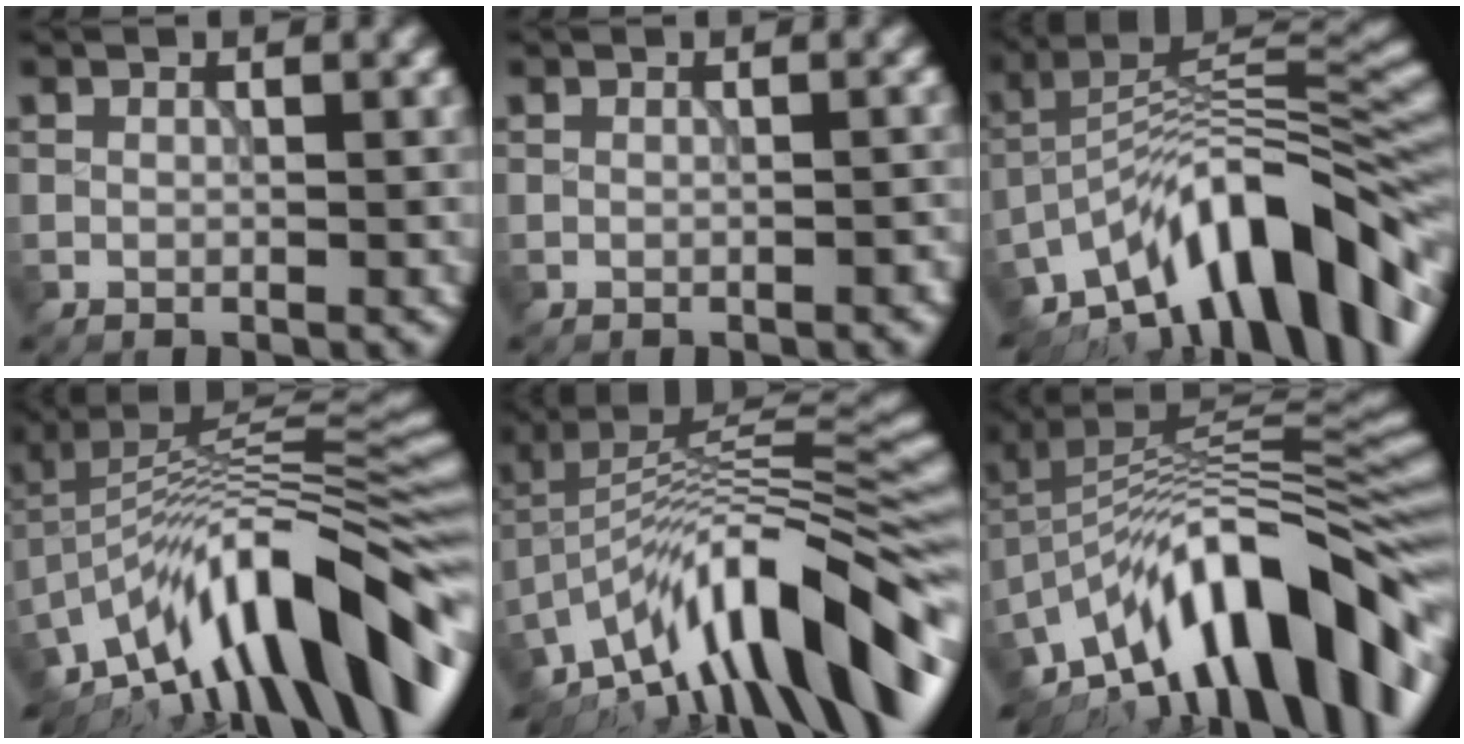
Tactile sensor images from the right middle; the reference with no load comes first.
{"total": 0.7, "force": [-0.4, 0.2, 0.5], "torque": [-0.009, 0.001, -0.006]}
{"total": 13.9, "force": [-8.4, 5.1, 9.9], "torque": [-0.143, 0.031, -0.150]}
{"total": 14.6, "force": [-7.4, 4.9, 11.6], "torque": [-0.179, 0.041, -0.142]}
{"total": 13.6, "force": [-7.8, 4.0, 10.4], "torque": [-0.162, 0.040, -0.136]}
{"total": 14.8, "force": [-7.5, 5.8, 11.4], "torque": [-0.171, 0.038, -0.142]}